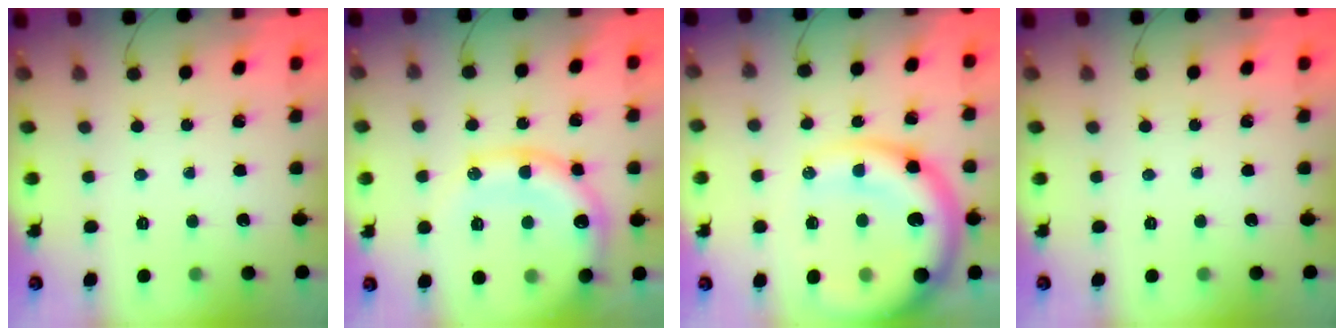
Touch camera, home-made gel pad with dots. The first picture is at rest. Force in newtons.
{"total": 19.8, "press": 19.5, "slide": 3.2}
{"total": 19.3, "press": 18.8, "slide": 4.4}
{"total": 0.0}